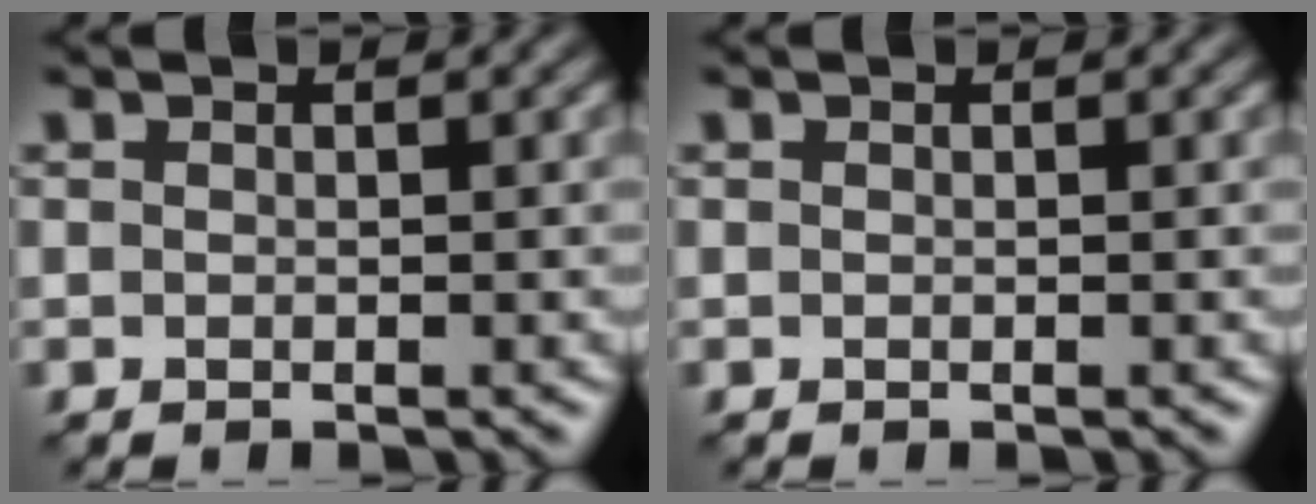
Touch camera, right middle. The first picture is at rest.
{"total": 0.0}